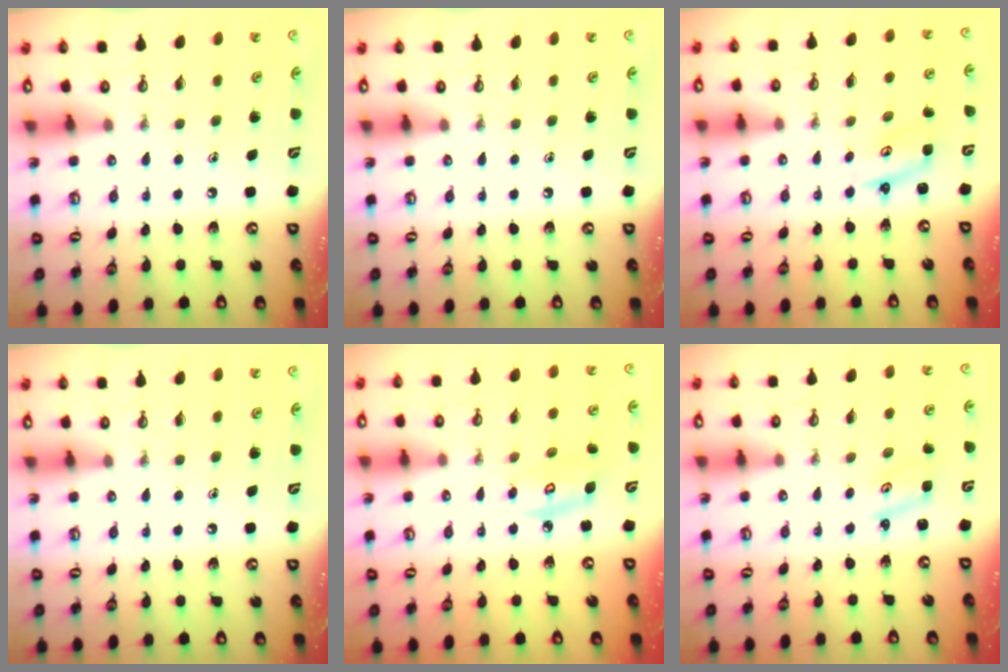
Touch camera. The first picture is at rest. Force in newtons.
{"total": 0.0}
{"total": 2.6, "press": 2.6, "slide": 0.2}
{"total": 0.0}
{"total": 5.9, "press": 5.9, "slide": 0.2}
{"total": 1.6, "press": 1.6, "slide": 0.2}